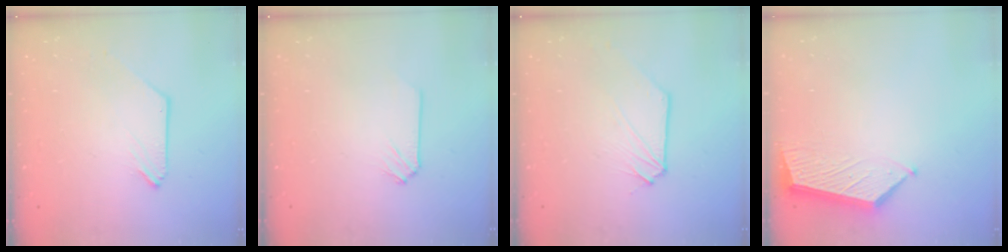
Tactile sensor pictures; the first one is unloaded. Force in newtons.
{"total": 0.0}
{"total": 0.6, "press": 0.6, "slide": 0.1}
{"total": 7.3, "press": 7.3, "slide": 0.5}